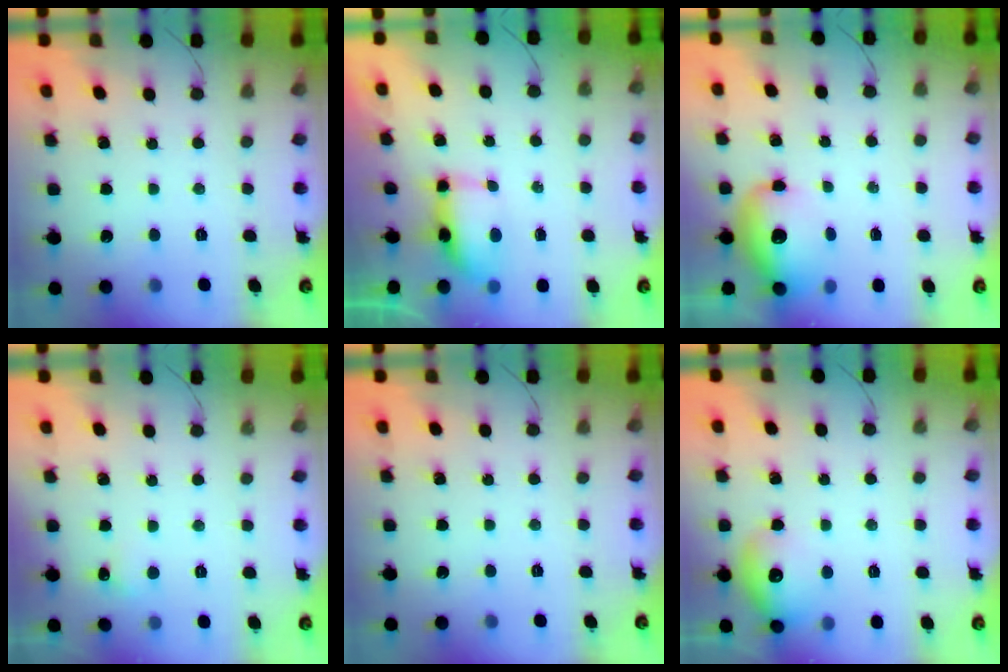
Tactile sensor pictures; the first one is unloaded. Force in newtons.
{"total": 6.9, "press": 6.8, "slide": 1.0}
{"total": 11.4, "press": 11.1, "slide": 2.5}
{"total": 3.7, "press": 3.6, "slide": 0.8}
{"total": 0.0}
{"total": 13.5, "press": 13.4, "slide": 1.1}